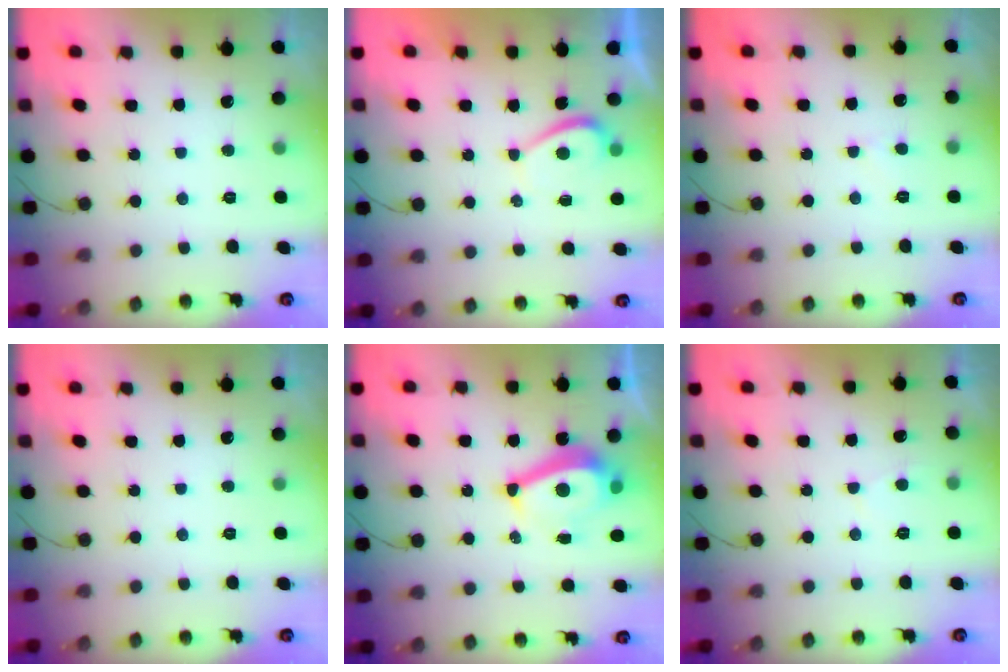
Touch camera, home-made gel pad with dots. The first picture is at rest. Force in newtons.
{"total": 1.1, "press": 1.0, "slide": 0.6}
{"total": 3.9, "press": 3.9, "slide": 0.3}
{"total": 0.0}
{"total": 7.8, "press": 7.4, "slide": 2.5}
{"total": 2.7, "press": 2.6, "slide": 0.5}